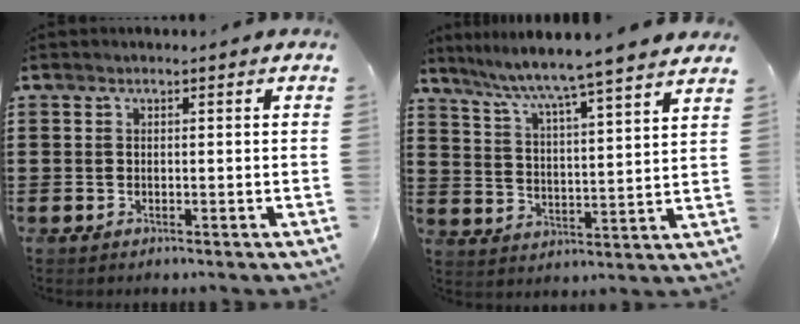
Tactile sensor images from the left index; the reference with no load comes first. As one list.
[{"total": 5.8, "force": [5.2, -1.3, 2.2], "torque": [-0.066, -0.045, 0.081]}]